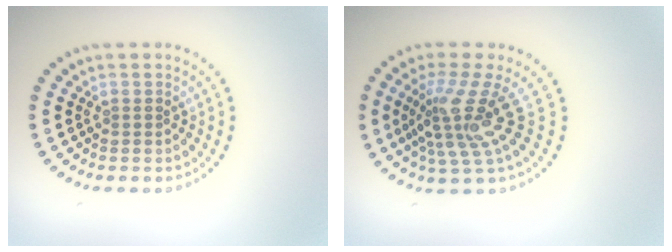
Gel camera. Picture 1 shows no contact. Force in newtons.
{"total": 4.6, "press": 3.1, "slide": 3.5}